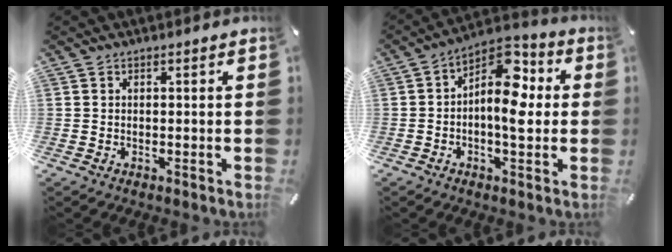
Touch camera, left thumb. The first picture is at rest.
{"total": 11.1, "force": [0.7, 6.2, 9.2], "torque": [-0.132, -0.016, 0.012]}